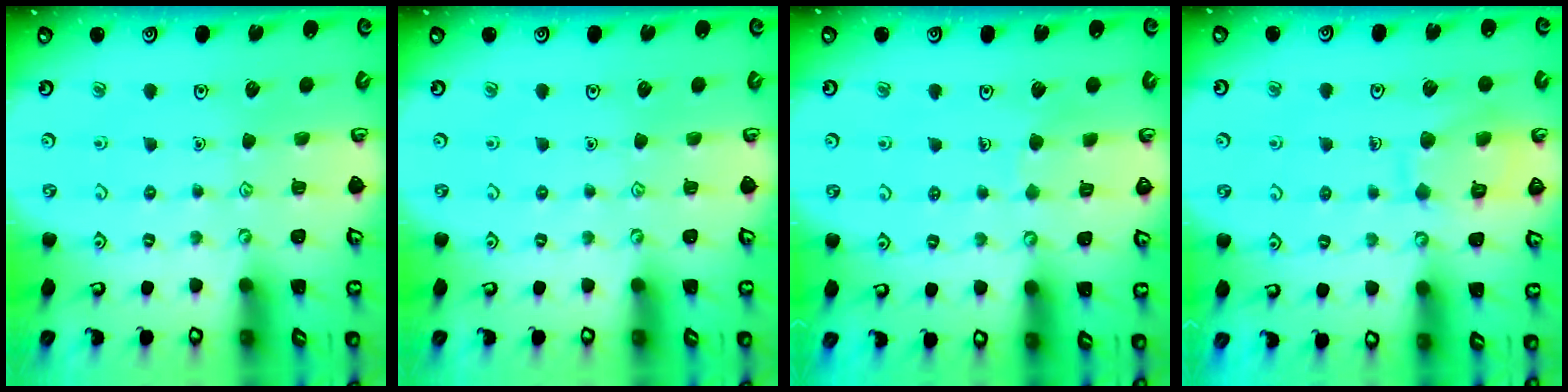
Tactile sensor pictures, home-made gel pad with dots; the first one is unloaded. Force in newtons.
{"total": 0.0}
{"total": 3.9, "press": 3.9, "slide": 0.2}
{"total": 10.0, "press": 10.0, "slide": 0.4}